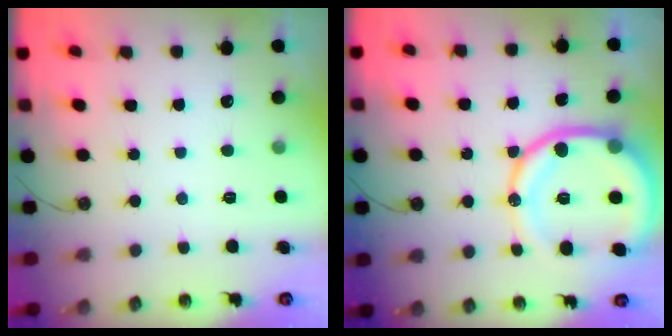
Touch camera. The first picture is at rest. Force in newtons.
{"total": 17.9, "press": 17.8, "slide": 2.1}